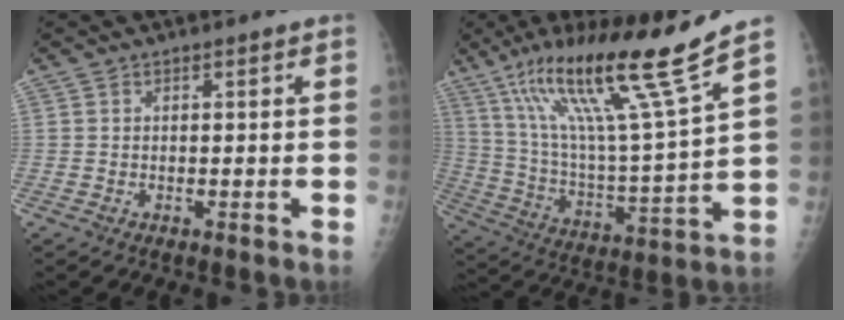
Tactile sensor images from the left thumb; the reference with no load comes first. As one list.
[{"total": 22.0, "force": [14.0, 0.3, 16.9], "torque": [-0.276, -0.059, 0.249]}]